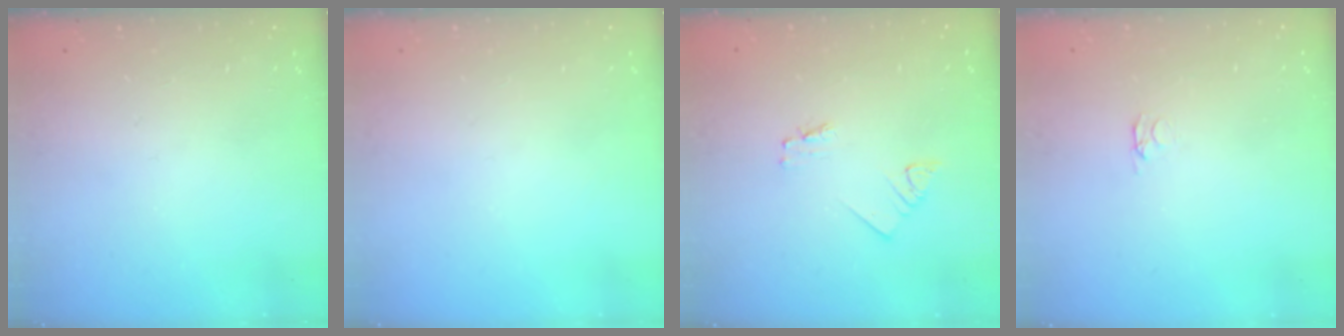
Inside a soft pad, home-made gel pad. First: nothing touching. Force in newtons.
{"total": 0.0}
{"total": 1.2, "press": 1.2, "slide": 0.1}
{"total": 2.1, "press": 2.0, "slide": 0.3}